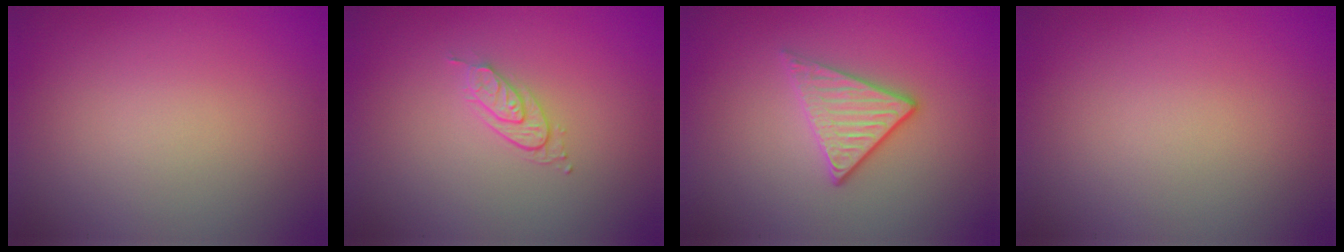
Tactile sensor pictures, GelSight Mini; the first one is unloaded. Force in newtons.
{"total": 1.7, "press": 1.1, "slide": 1.3}
{"total": 2.8, "press": 2.7, "slide": 0.8}
{"total": 0.0}